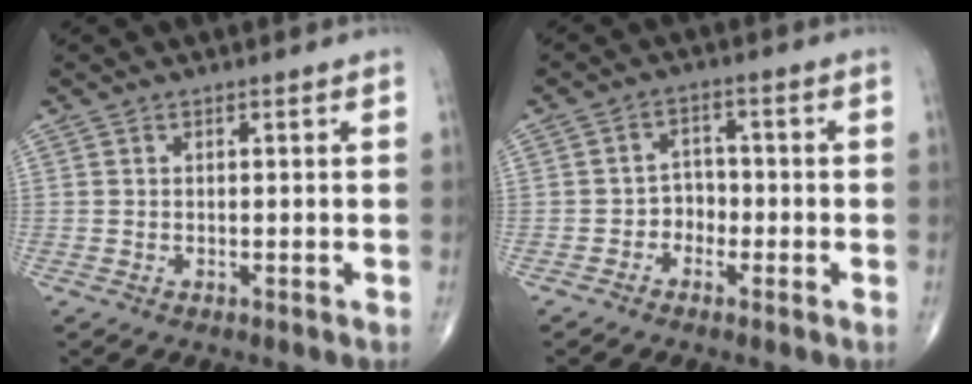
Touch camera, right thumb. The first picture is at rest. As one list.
[{"total": 3.6, "force": [-1.6, 3.0, 1.2], "torque": [0.006, 0.020, -0.036]}]